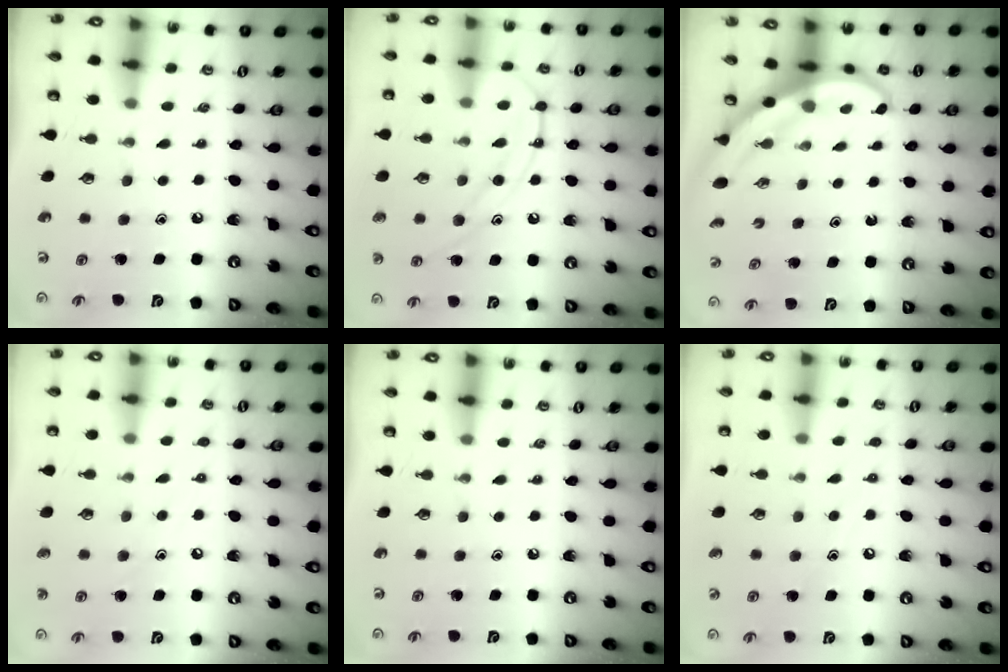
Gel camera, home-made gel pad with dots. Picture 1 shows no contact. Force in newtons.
{"total": 13.0, "press": 12.9, "slide": 1.2}
{"total": 3.8, "press": 3.8, "slide": 0.2}
{"total": 6.2, "press": 6.2, "slide": 0.7}
{"total": 0.0}
{"total": 6.0, "press": 6.0, "slide": 0.7}